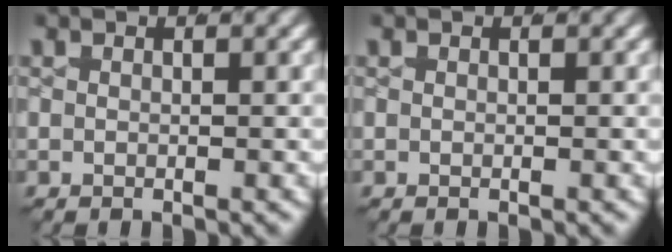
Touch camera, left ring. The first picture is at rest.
{"total": 0.0}